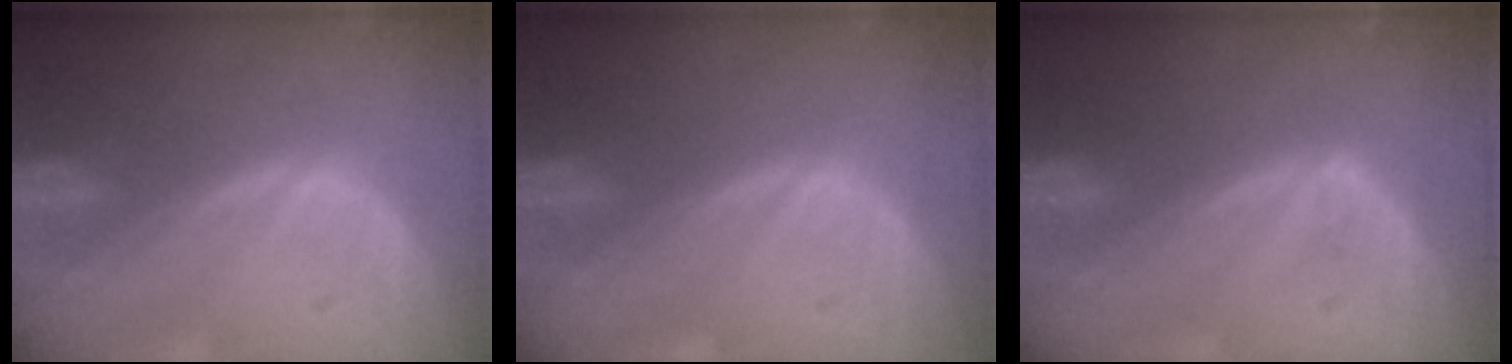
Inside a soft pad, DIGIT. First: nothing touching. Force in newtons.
{"total": 0.0}
{"total": 1.5, "press": 1.1, "slide": 1.0}